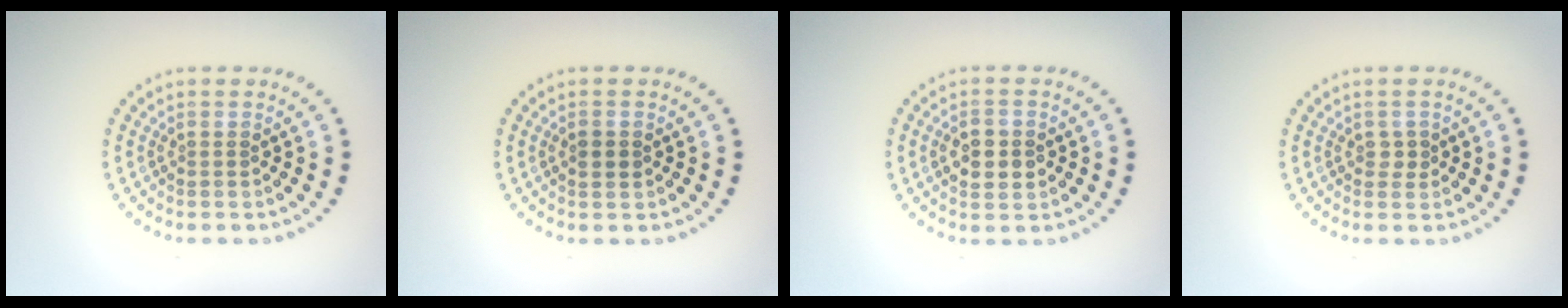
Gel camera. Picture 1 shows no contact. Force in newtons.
{"total": 1.2, "press": 1.2, "slide": 0.0}
{"total": 3.0, "press": 3.0, "slide": 0.1}
{"total": 0.8, "press": 0.8, "slide": 0.2}